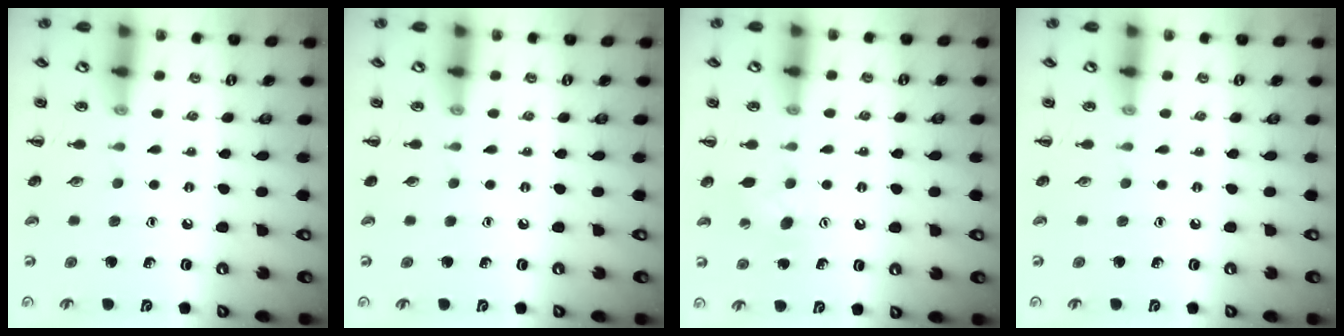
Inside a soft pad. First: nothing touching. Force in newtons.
{"total": 0.0}
{"total": 6.3, "press": 6.2, "slide": 1.3}
{"total": 0.0}